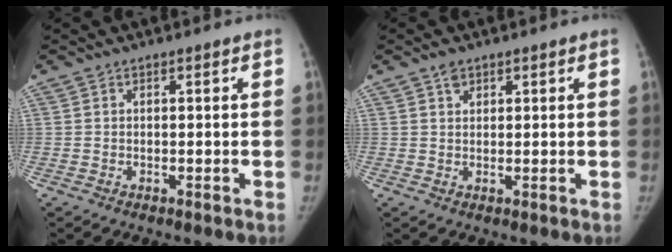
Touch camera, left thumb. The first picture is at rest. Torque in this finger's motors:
{"motor_torque": [0.17, -0.25, 0.21, 0.22, 0.01]}